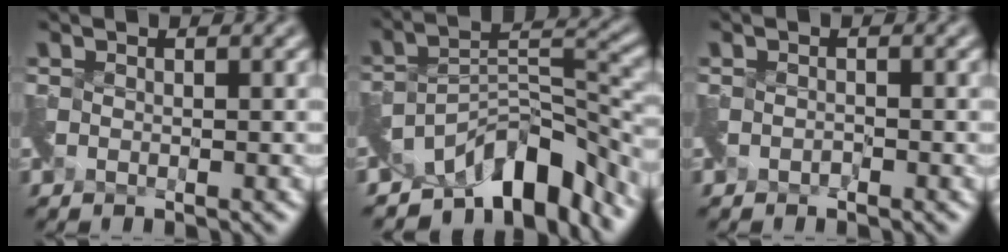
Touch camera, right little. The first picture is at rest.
{"total": 7.7, "force": [-6.1, 2.1, 4.2], "torque": [-0.045, 0.004, -0.112]}
{"total": 0.6, "force": [-0.5, 0.0, -0.2], "torque": [0.002, -0.001, -0.009]}